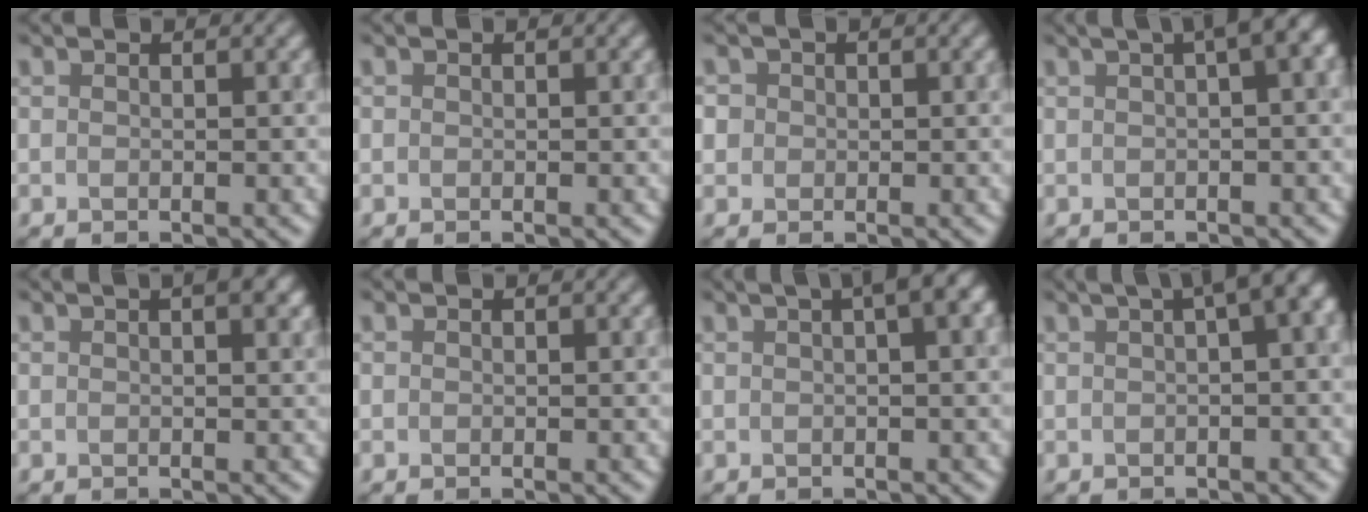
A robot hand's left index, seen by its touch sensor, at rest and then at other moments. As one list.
[{"total": 0.0}, {"total": 2.4, "force": [0.7, 2.2, 0.6], "torque": [0.005, 0.017, -0.005]}, {"total": 4.8, "force": [1.7, 1.3, 4.3], "torque": [-0.037, 0.026, 0.019]}, {"total": 2.6, "force": [1.2, 1.1, 2.0], "torque": [-0.014, 0.009, 0.006]}, {"total": 0.0}, {"total": 4.3, "force": [1.6, 1.0, 3.8], "torque": [-0.040, 0.020, 0.017]}, {"total": 6.6, "force": [2.0, 2.3, 5.9], "torque": [-0.040, 0.032, 0.026]}]